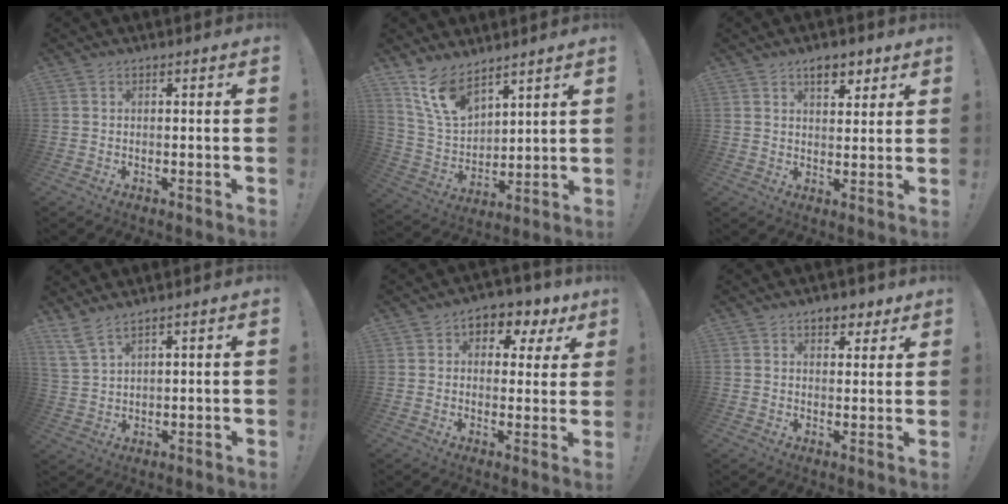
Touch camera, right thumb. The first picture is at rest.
{"total": 12.6, "force": [9.5, 6.1, 5.6], "torque": [-0.127, -0.053, 0.187]}
{"total": 6.0, "force": [3.8, 3.0, 3.6], "torque": [-0.039, -0.015, 0.064]}
{"total": 5.3, "force": [4.4, 1.1, 2.8], "torque": [-0.061, -0.021, 0.084]}
{"total": 5.6, "force": [2.0, 4.5, 2.7], "torque": [-0.024, -0.014, 0.035]}
{"total": 5.4, "force": [3.7, 3.2, 2.2], "torque": [-0.022, -0.013, 0.064]}